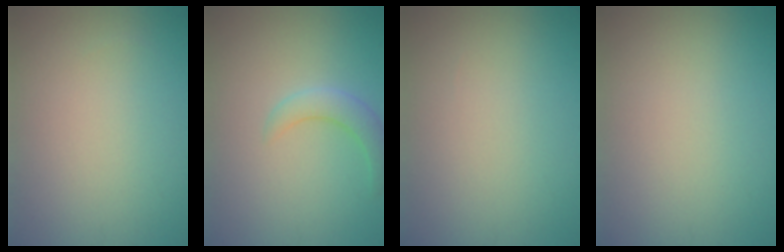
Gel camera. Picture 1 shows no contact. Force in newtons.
{"total": 2.6, "press": 2.6, "slide": 0.1}
{"total": 0.0}
{"total": 0.0}